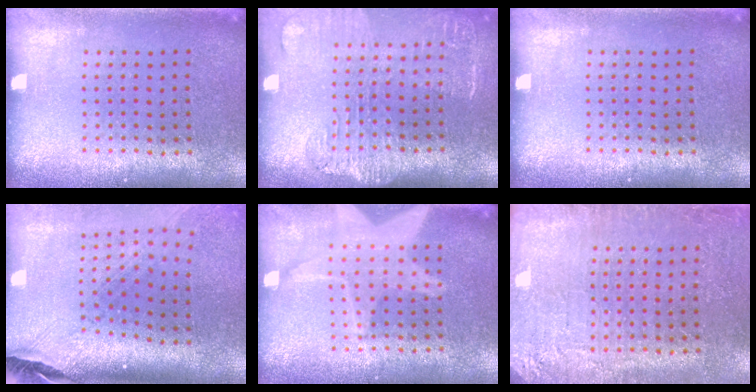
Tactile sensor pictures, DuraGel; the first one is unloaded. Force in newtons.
{"total": 1.8, "press": 1.6, "slide": 0.9}
{"total": 0.0}
{"total": 2.2, "press": 1.8, "slide": 1.4}
{"total": 3.2, "press": 3.2, "slide": 0.4}
{"total": 2.8, "press": 2.8, "slide": 0.4}